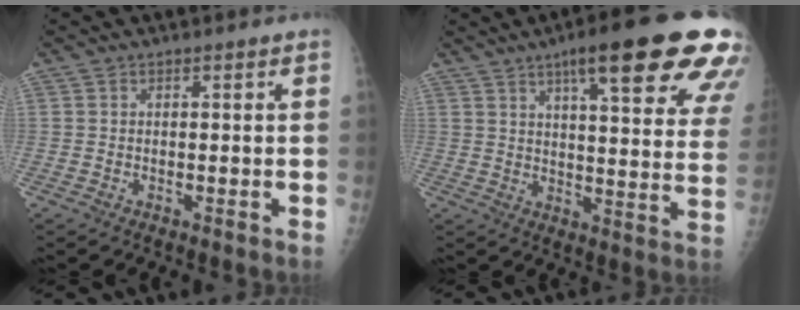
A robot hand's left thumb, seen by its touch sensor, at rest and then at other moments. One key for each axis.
{"total": 23.9, "fx": 14.2, "fy": 4.5, "fz": 18.8, "tx": -0.228, "ty": -0.041, "tz": 0.180}